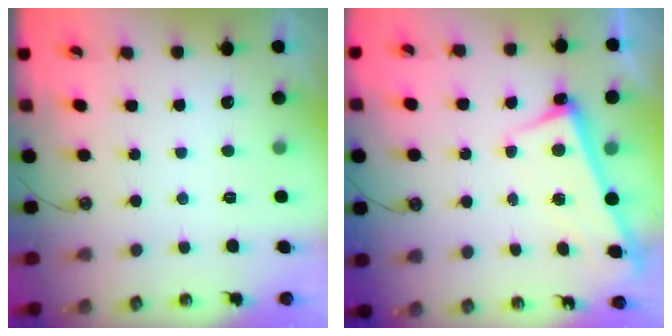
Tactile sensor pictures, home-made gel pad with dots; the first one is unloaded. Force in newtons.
{"total": 2.5, "press": 2.5, "slide": 0.3}